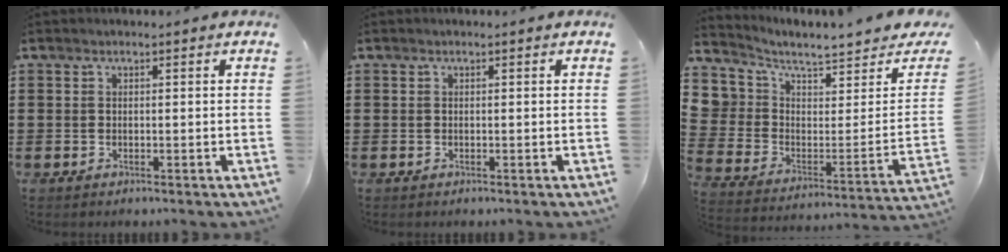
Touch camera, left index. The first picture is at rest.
{"total": 0.0}
{"total": 3.8, "force": [3.1, 2.1, -0.5], "torque": [-0.026, -0.042, 0.052]}